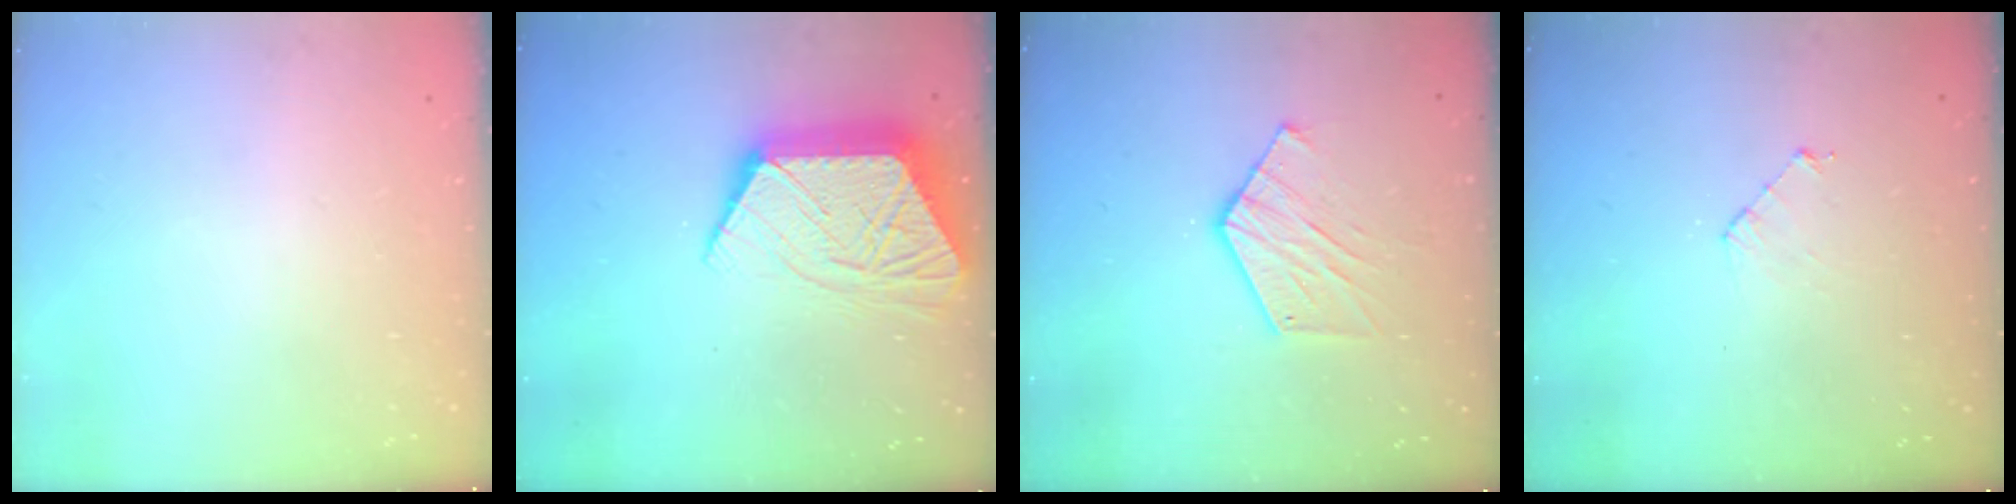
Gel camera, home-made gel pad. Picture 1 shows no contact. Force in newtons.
{"total": 15.3, "press": 15.3, "slide": 1.3}
{"total": 9.6, "press": 9.6, "slide": 0.3}
{"total": 4.1, "press": 4.1, "slide": 0.3}